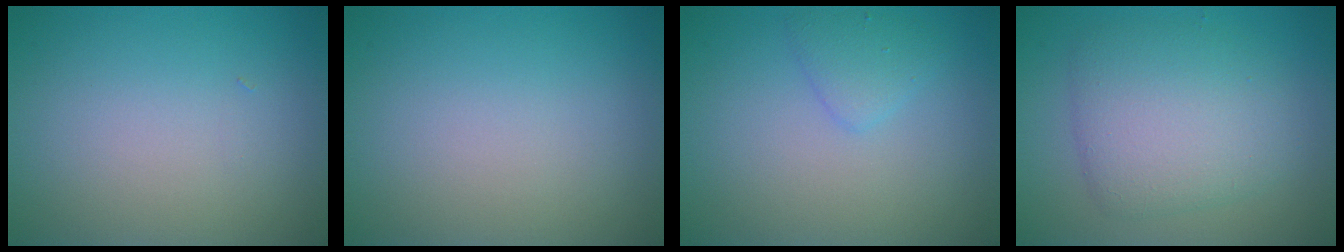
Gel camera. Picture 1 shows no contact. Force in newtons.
{"total": 0.0}
{"total": 1.7, "press": 1.6, "slide": 0.1}
{"total": 5.4, "press": 5.4, "slide": 0.0}